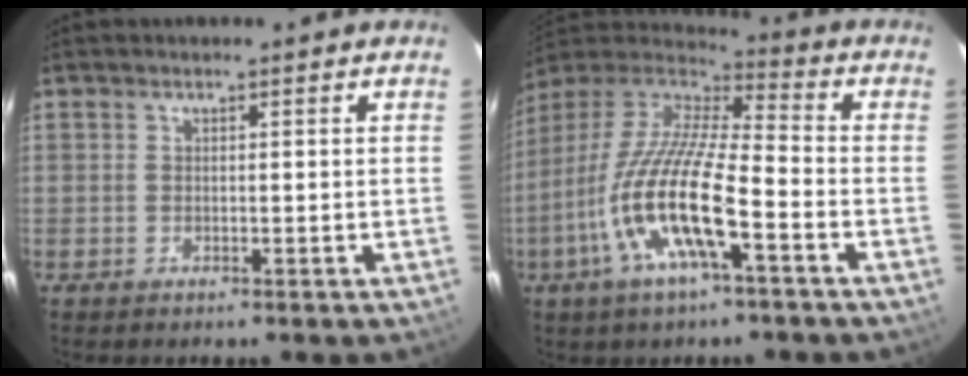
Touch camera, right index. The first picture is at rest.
{"total": 18.4, "force": [-7.1, 4.1, 16.4], "torque": [-0.321, -0.025, -0.144]}